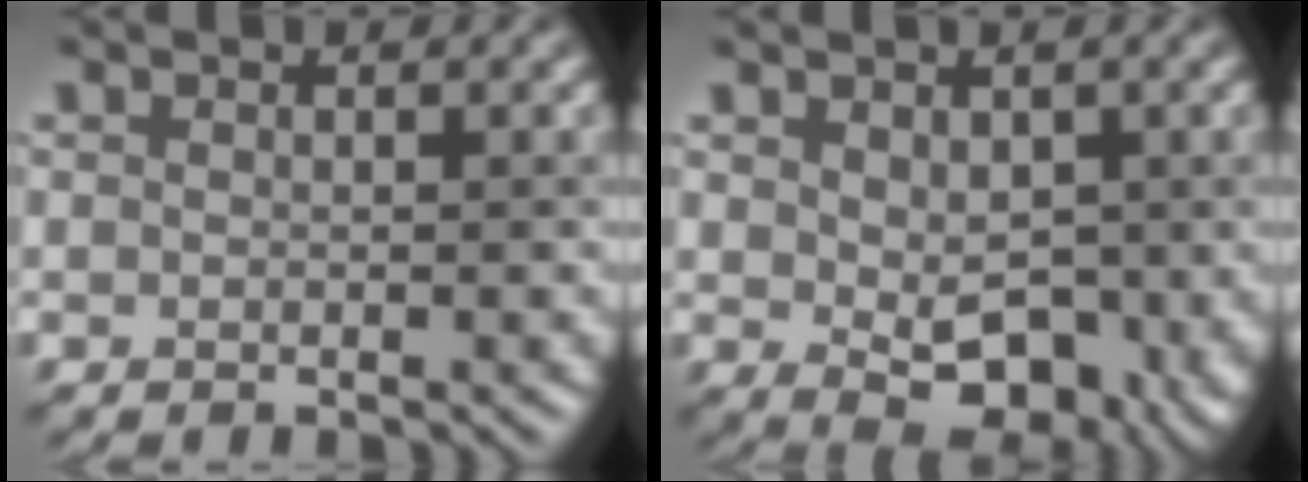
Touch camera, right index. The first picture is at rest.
{"total": 6.4, "force": [-0.1, 4.0, 5.0], "torque": [-0.079, -0.019, 0.012]}